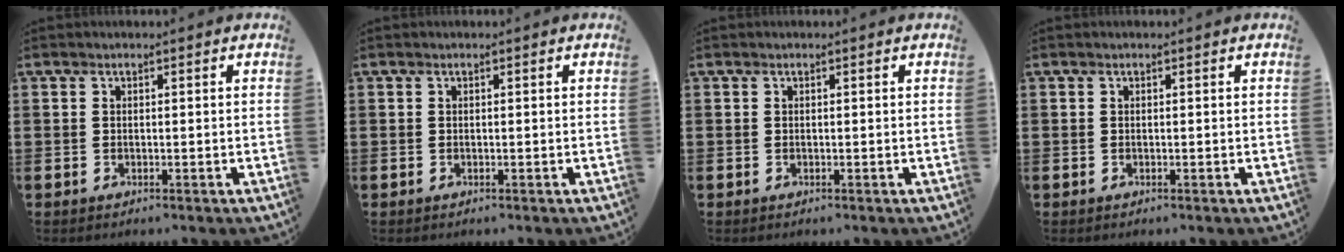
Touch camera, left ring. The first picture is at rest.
{"total": 0.0}
{"total": 0.0}
{"total": 0.0}